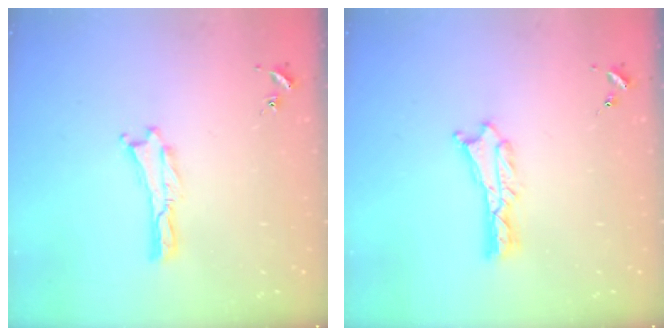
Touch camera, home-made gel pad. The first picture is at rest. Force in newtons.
{"total": 1.1, "press": 1.1, "slide": 0.2}